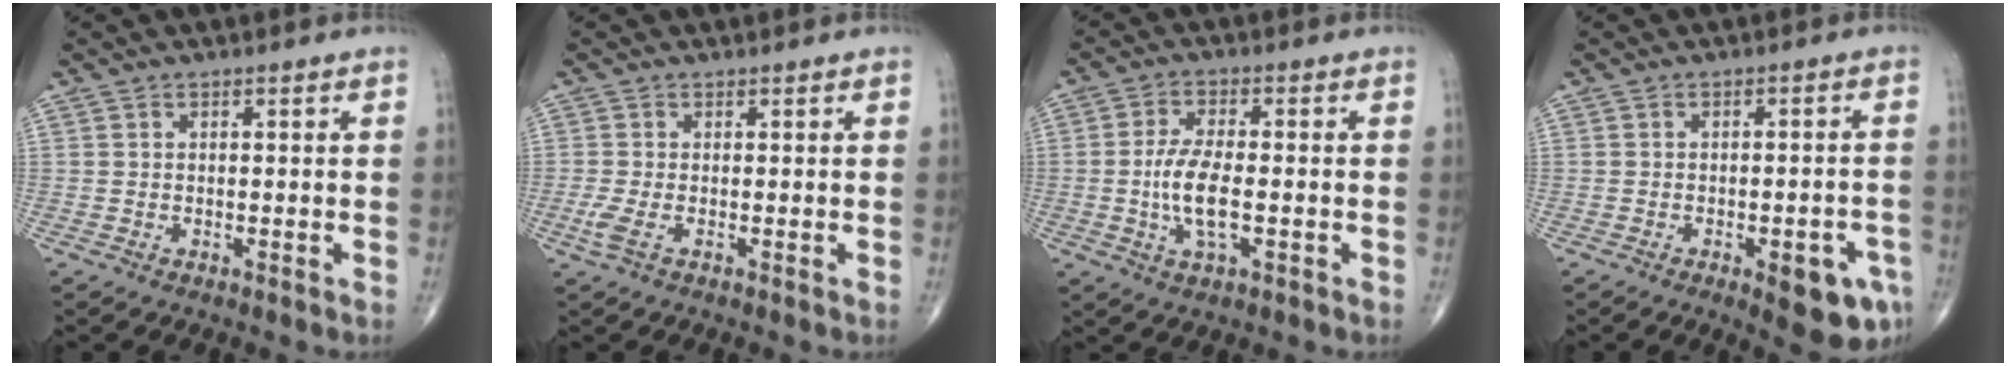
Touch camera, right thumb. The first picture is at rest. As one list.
[{"total": 2.1, "force": [-0.3, 0.6, 2.0], "torque": [-0.060, 0.004, -0.006]}, {"total": 7.6, "force": [-1.3, 3.0, 6.9], "torque": [-0.143, 0.002, -0.025]}, {"total": 9.1, "force": [-4.1, 3.2, 7.5], "torque": [-0.075, 0.014, -0.043]}]